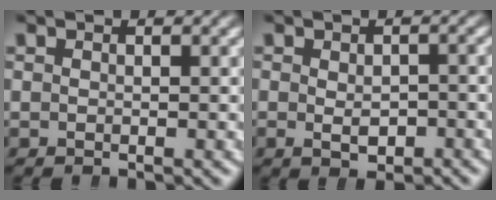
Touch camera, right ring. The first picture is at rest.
{"total": 2.0, "force": [-0.8, 1.1, 1.4], "torque": [-0.030, -0.014, -0.005]}